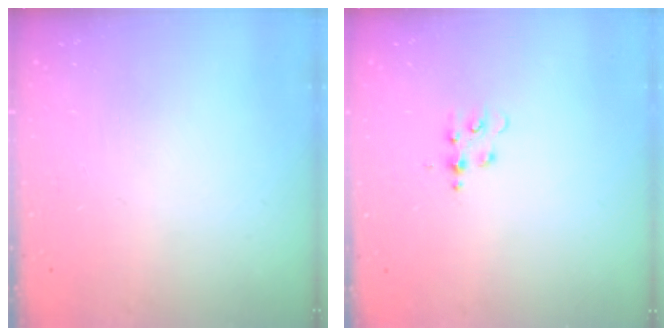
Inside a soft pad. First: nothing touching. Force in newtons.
{"total": 4.3, "press": 4.3, "slide": 0.5}